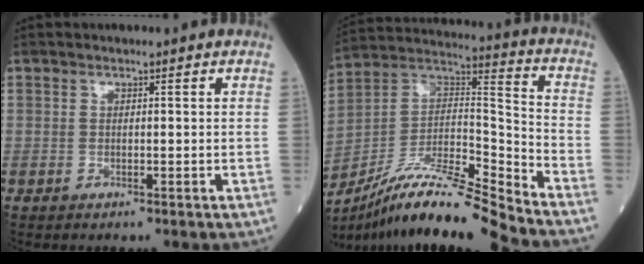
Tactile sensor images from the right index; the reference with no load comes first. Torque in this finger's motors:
{"motor_torque": [-0.30, -0.95, 0.09, 0.04]}